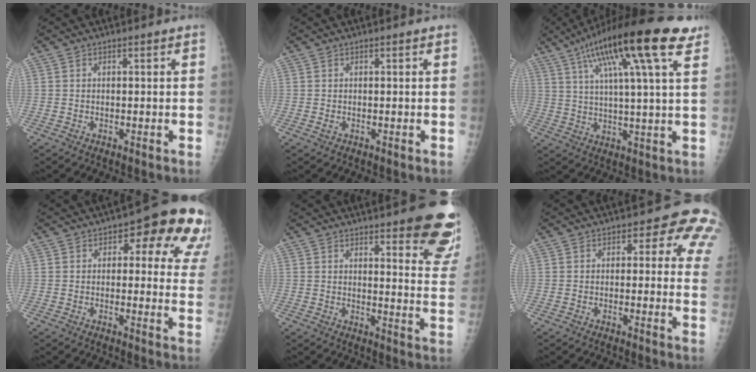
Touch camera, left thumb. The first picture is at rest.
{"total": 0.7, "force": [0.0, 0.4, 0.5], "torque": [-0.006, 0.002, 0.002]}
{"total": 21.0, "force": [11.4, 3.4, 17.3], "torque": [-0.281, -0.004, 0.177]}
{"total": 14.1, "force": [6.5, 7.1, 10.4], "torque": [-0.062, -0.016, 0.058]}
{"total": 15.8, "force": [11.0, 3.9, 10.7], "torque": [-0.096, -0.067, 0.119]}
{"total": 8.5, "force": [3.7, 4.7, 6.0], "torque": [-0.019, -0.011, 0.020]}